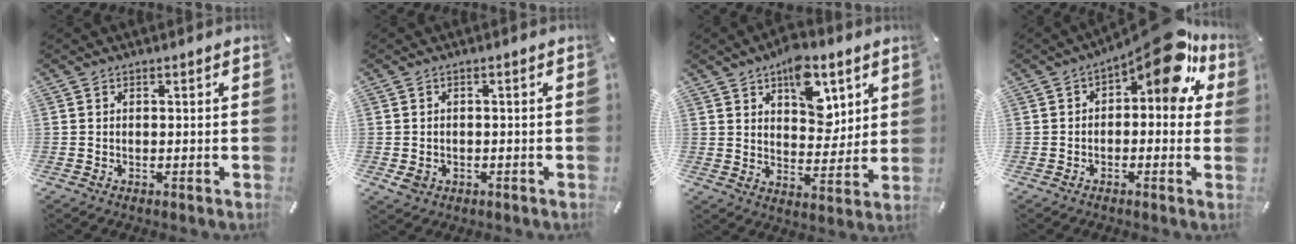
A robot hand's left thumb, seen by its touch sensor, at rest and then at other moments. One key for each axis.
{"total": 2.4, "fx": -0.8, "fy": 2.0, "fz": 1.0, "tx": -0.024, "ty": 0.002, "tz": -0.017}
{"total": 13.3, "fx": 6.6, "fy": 8.5, "fz": 7.8, "tx": -0.093, "ty": -0.030, "tz": 0.114}
{"total": 13.8, "fx": 7.7, "fy": 5.3, "fz": 10.2, "tx": -0.147, "ty": -0.053, "tz": 0.126}